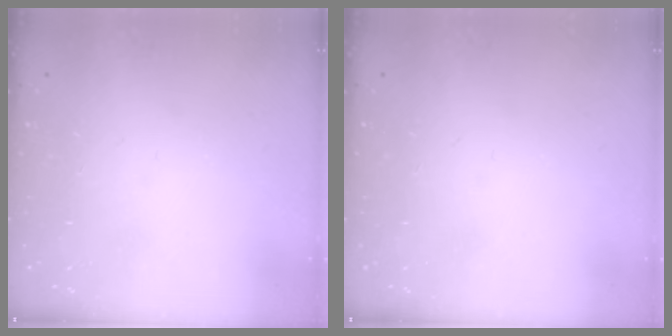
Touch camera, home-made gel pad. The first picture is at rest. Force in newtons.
{"total": 0.0}